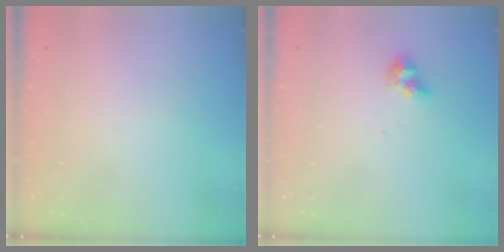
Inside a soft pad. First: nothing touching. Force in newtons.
{"total": 8.1, "press": 8.1, "slide": 0.8}